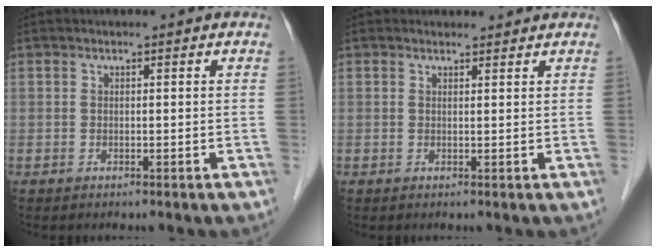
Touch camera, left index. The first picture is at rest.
{"total": 1.6, "force": [1.6, 0.4, -0.1], "torque": [-0.009, 0.005, 0.022]}